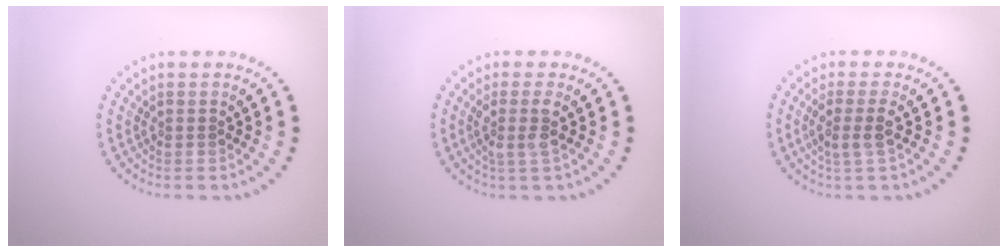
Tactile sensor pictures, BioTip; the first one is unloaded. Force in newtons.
{"total": 1.9, "press": 1.6, "slide": 1.1}
{"total": 2.1, "press": 1.7, "slide": 1.1}